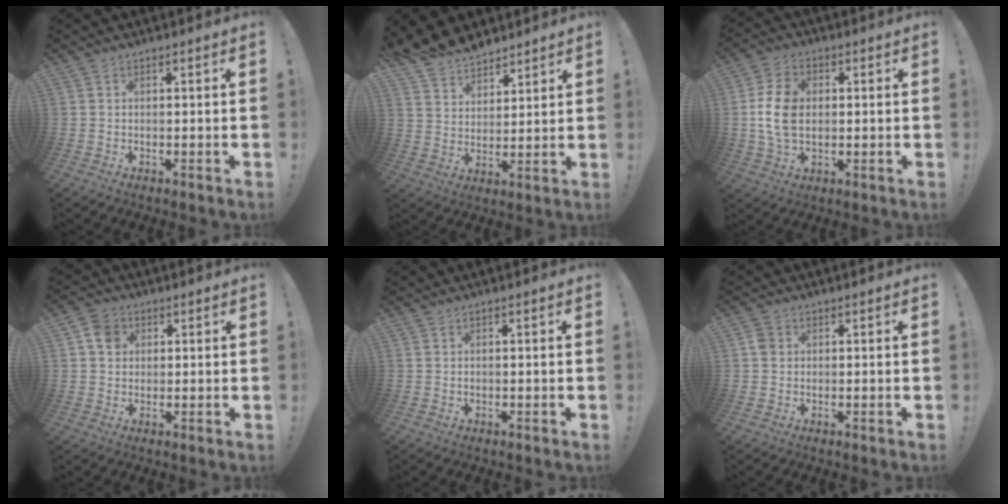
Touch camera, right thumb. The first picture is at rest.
{"total": 9.5, "force": [8.6, 4.0, 1.0], "torque": [-0.032, -0.071, 0.167]}
{"total": 11.7, "force": [0.1, 8.2, 8.3], "torque": [-0.156, 0.004, 0.004]}
{"total": 5.9, "force": [1.6, 5.1, 2.4], "torque": [-0.034, 0.008, 0.032]}
{"total": 0.0}
{"total": 2.5, "force": [0.4, 2.2, 1.1], "torque": [-0.012, 0.003, 0.007]}